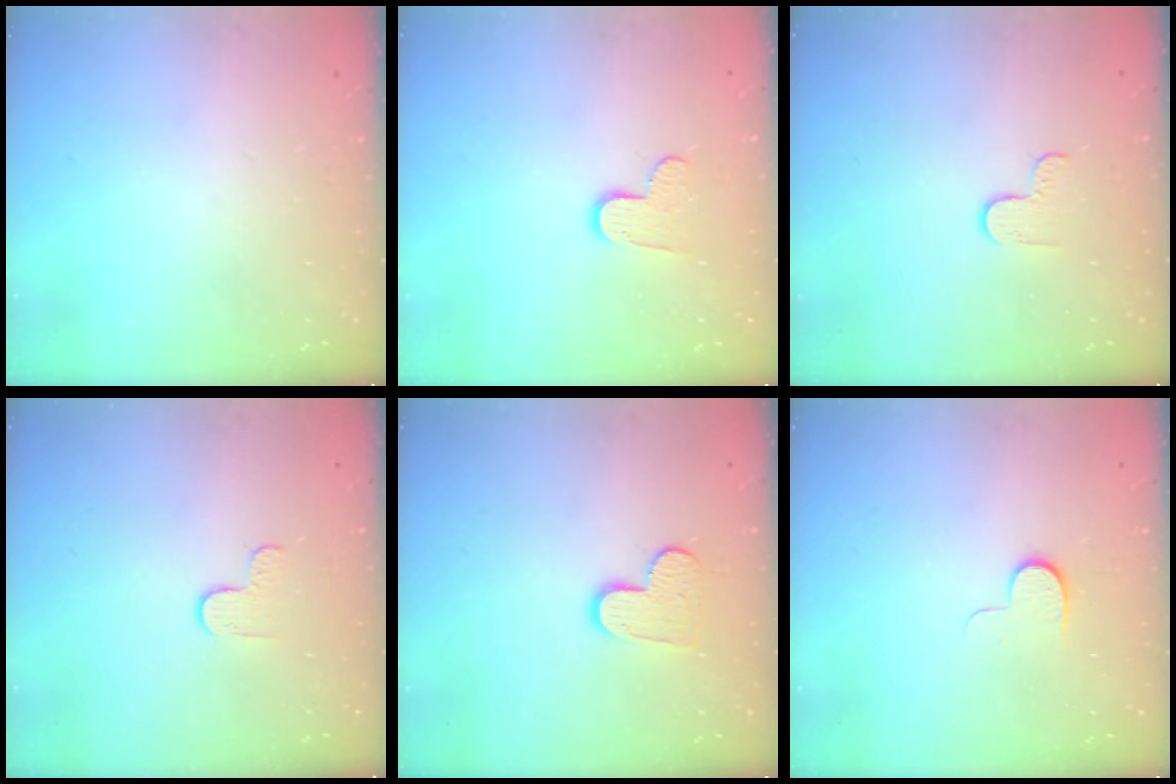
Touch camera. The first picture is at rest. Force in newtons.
{"total": 7.0, "press": 7.0, "slide": 0.3}
{"total": 3.0, "press": 3.0, "slide": 0.4}
{"total": 2.7, "press": 2.6, "slide": 0.4}
{"total": 9.2, "press": 9.2, "slide": 0.6}
{"total": 5.3, "press": 5.3, "slide": 0.5}